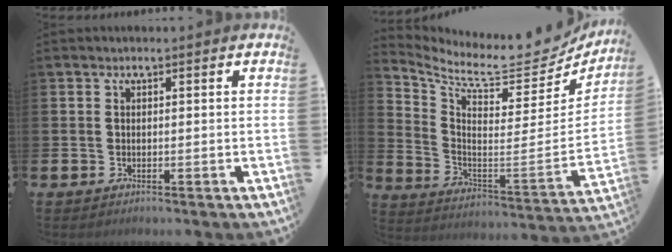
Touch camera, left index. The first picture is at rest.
{"total": 8.5, "force": [7.3, 2.6, 3.5], "torque": [-0.080, -0.075, 0.116]}